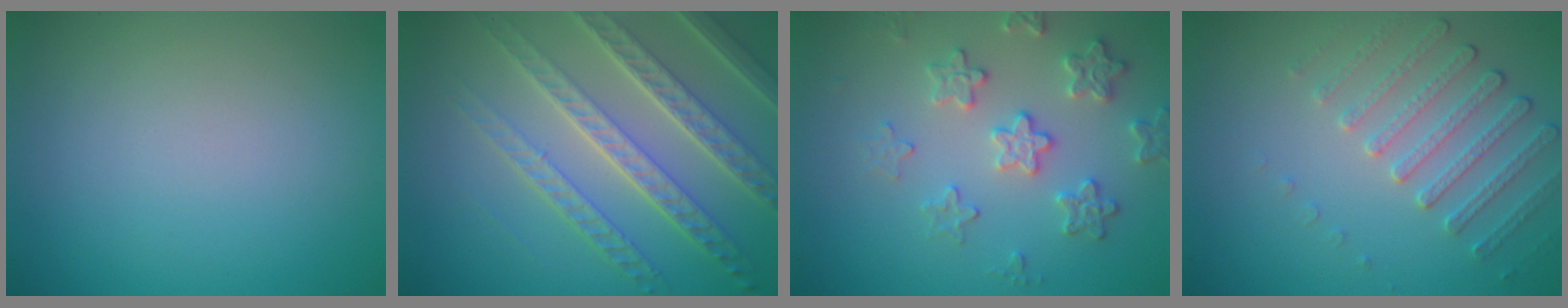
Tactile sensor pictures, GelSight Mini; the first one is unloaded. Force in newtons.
{"total": 7.7, "press": 5.4, "slide": 5.5}
{"total": 3.6, "press": 3.4, "slide": 1.2}
{"total": 2.5, "press": 2.2, "slide": 1.3}